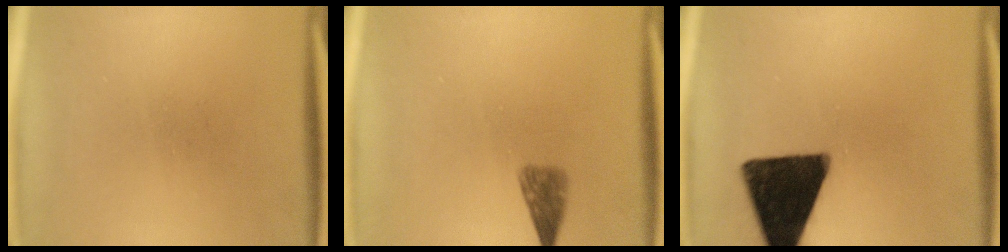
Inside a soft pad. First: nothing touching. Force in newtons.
{"total": 2.5}
{"total": 17.2}